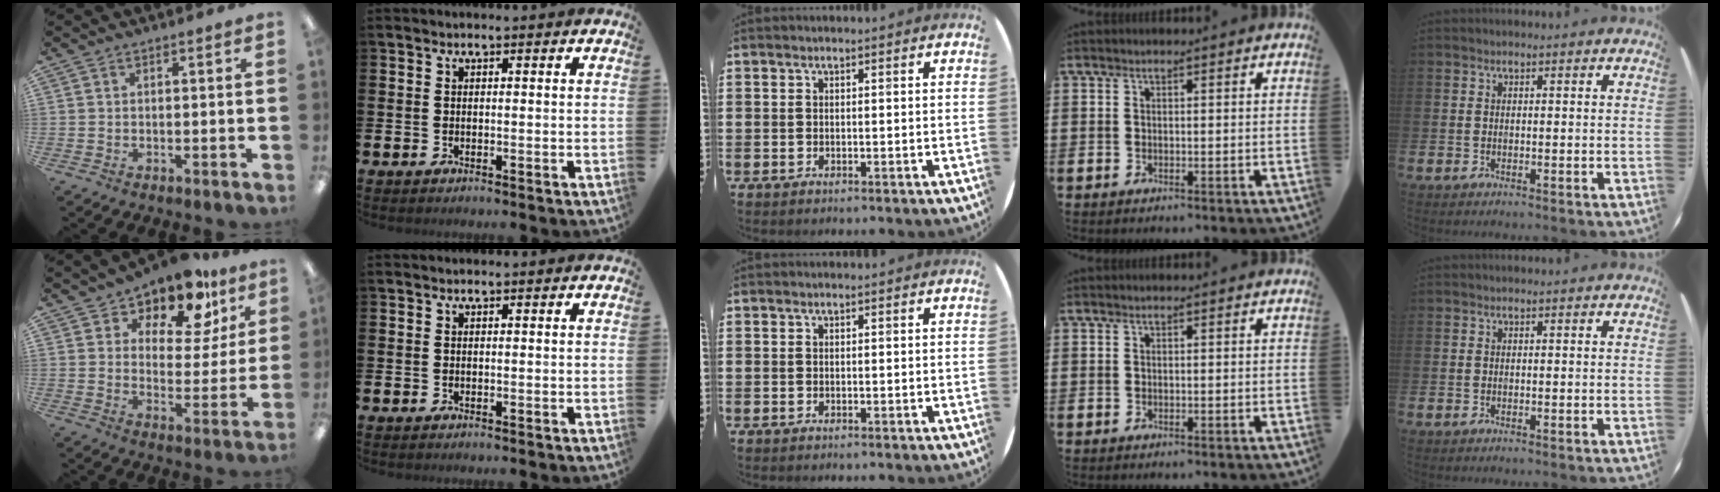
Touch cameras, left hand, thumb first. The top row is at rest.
{"thumb": {"total": 12.5, "force": [10.5, 4.9, 4.8], "torque": [-0.092, -0.073, 0.185]}}